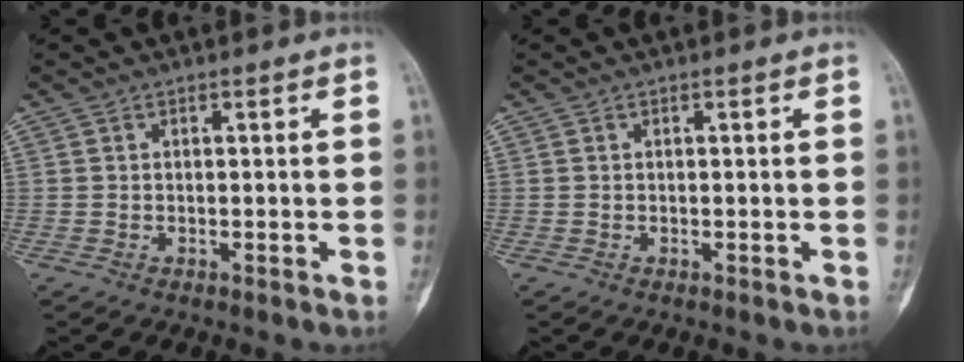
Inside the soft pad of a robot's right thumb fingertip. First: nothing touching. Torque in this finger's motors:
{"motor_torque": [0.02, 0.02, 0.00, 0.00, 0.00]}